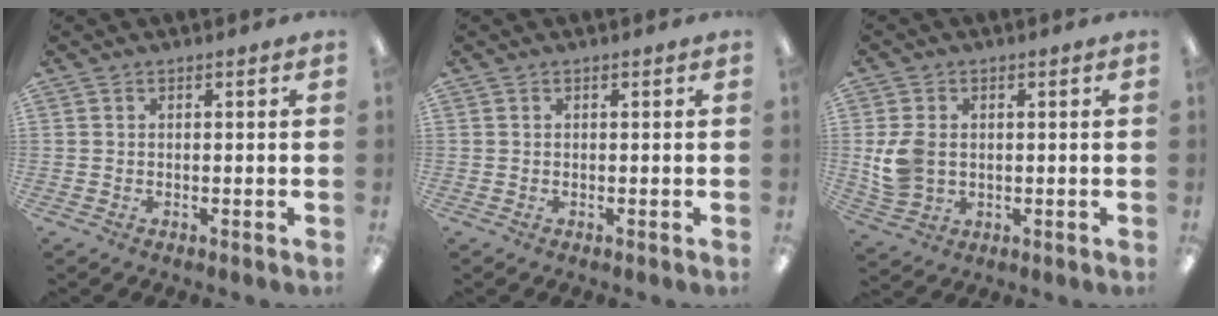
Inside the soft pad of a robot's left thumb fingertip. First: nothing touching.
{"total": 0.0}
{"total": 7.3, "force": [0.7, 5.7, 4.5], "torque": [-0.097, 0.007, 0.015]}